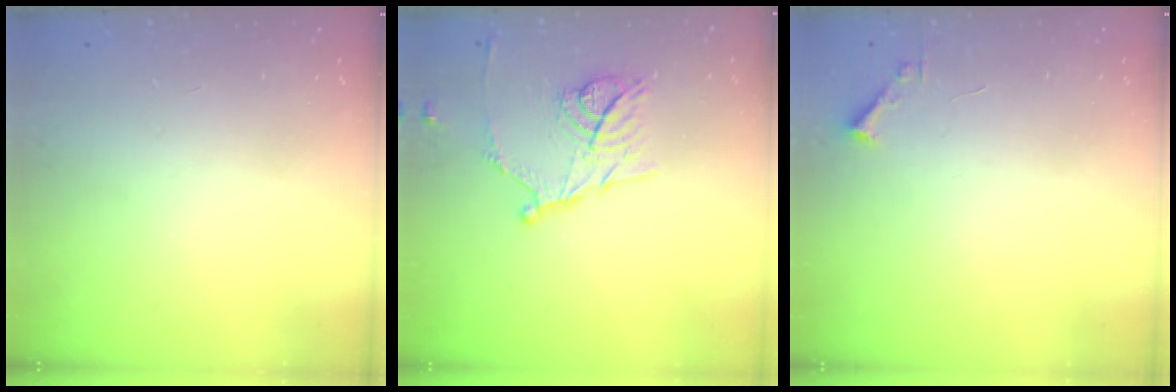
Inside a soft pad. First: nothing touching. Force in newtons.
{"total": 13.2, "press": 13.2, "slide": 0.3}
{"total": 1.7, "press": 1.7, "slide": 0.2}